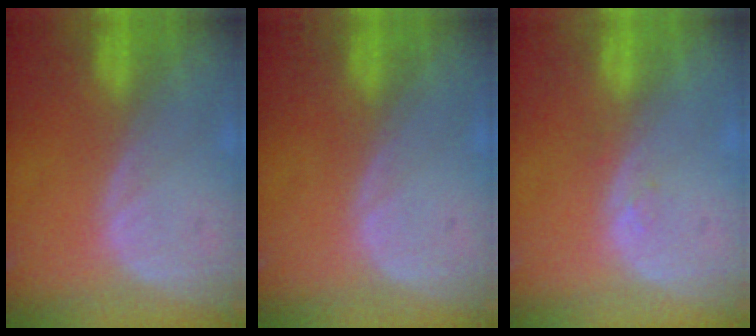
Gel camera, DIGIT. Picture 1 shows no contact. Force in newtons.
{"total": 0.0}
{"total": 0.9, "press": 0.8, "slide": 0.4}